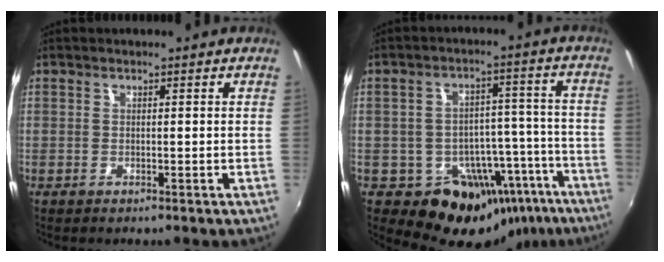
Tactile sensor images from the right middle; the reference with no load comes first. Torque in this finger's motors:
{"motor_torque": [1.03, -1.11, 0.23, 0.04]}